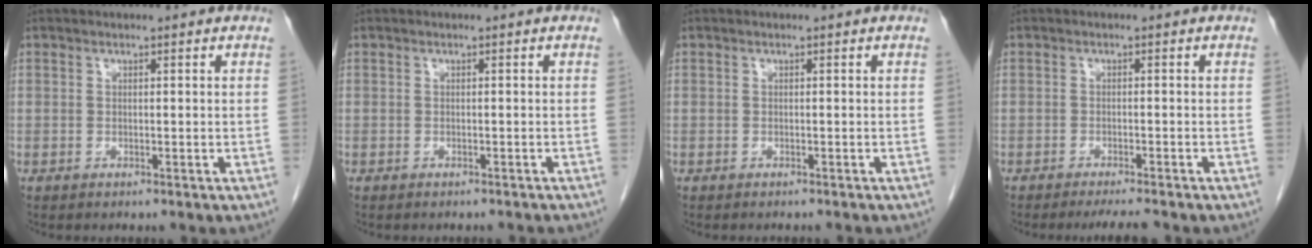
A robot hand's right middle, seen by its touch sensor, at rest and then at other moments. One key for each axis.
{"total": 3.4, "fx": -3.2, "fy": 0.7, "fz": 1.0, "tx": -0.017, "ty": -0.006, "tz": -0.036}
{"total": 2.0, "fx": -1.9, "fy": 0.2, "fz": 0.7, "tx": -0.012, "ty": -0.001, "tz": -0.021}
{"total": 4.0, "fx": -3.5, "fy": 0.0, "fz": 1.9, "tx": -0.023, "ty": -0.008, "tz": -0.052}